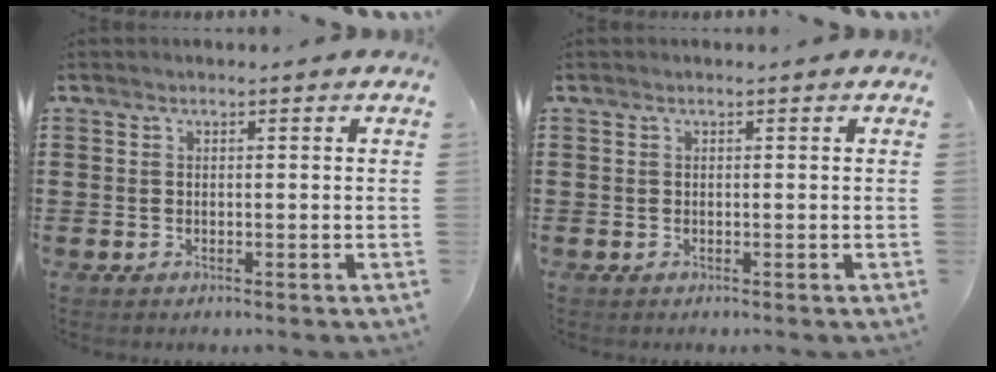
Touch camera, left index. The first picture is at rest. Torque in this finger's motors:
{"motor_torque": [-0.05, -0.05, 0.00, 0.00]}